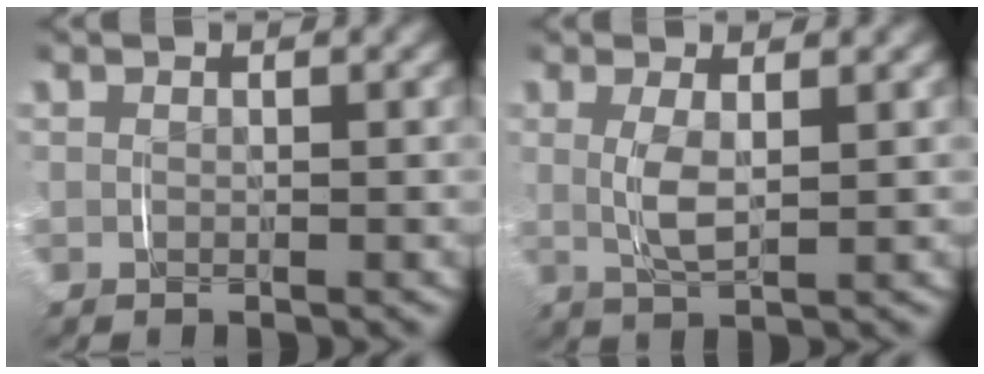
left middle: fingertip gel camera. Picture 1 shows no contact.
{"total": 2.4, "force": [0.2, 0.3, 2.4], "torque": [-0.049, -0.006, 0.009]}